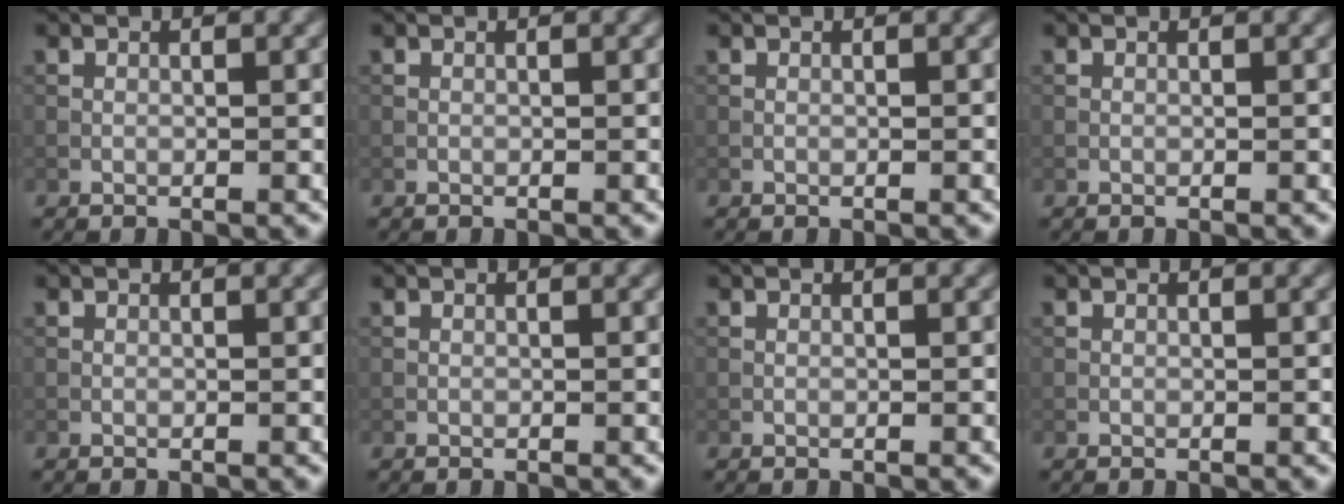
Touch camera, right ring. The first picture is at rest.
{"total": 0.0}
{"total": 0.0}
{"total": 0.0}
{"total": 0.0}
{"total": 0.0}
{"total": 0.0}
{"total": 0.0}